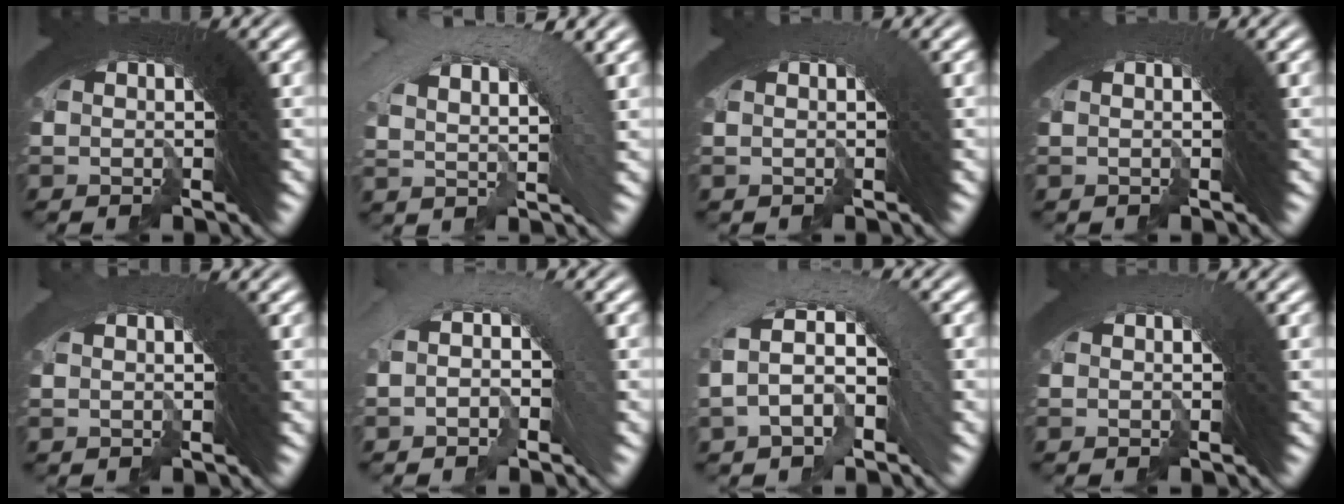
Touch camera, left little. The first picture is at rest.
{"total": 4.8, "force": [-1.3, 4.1, 2.2], "torque": [-0.026, 0.015, -0.034]}
{"total": 2.3, "force": [-1.5, -0.8, -1.5], "torque": [0.018, -0.007, -0.017]}
{"total": 2.3, "force": [-1.1, -0.9, -1.8], "torque": [0.017, -0.010, -0.012]}
{"total": 2.4, "force": [-1.4, -0.7, -1.8], "torque": [0.014, -0.005, -0.015]}
{"total": 4.1, "force": [-3.5, 1.6, -1.2], "torque": [0.025, 0.012, -0.068]}
{"total": 4.7, "force": [-3.2, 3.4, 0.2], "torque": [-0.009, 0.017, -0.070]}
{"total": 3.1, "force": [-1.9, -1.1, -2.1], "torque": [0.025, -0.012, -0.023]}